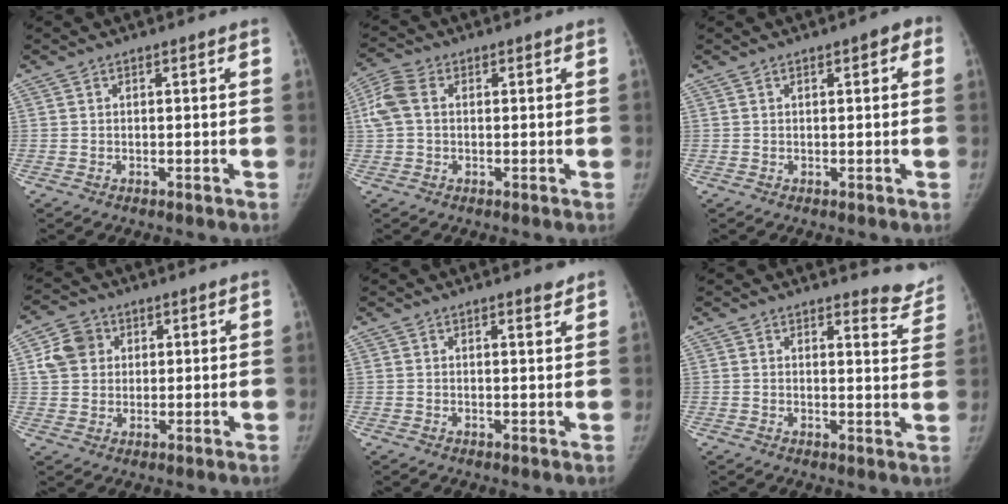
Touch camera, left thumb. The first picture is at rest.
{"total": 5.8, "force": [1.0, 4.0, 4.1], "torque": [-0.108, 0.020, 0.016]}
{"total": 2.6, "force": [0.9, 1.1, 2.2], "torque": [-0.021, 0.009, 0.008]}
{"total": 6.8, "force": [2.1, 5.8, 2.9], "torque": [-0.030, -0.001, 0.037]}
{"total": 2.0, "force": [1.6, 0.4, 1.2], "torque": [-0.014, -0.011, 0.022]}
{"total": 6.6, "force": [6.4, 1.6, 0.3], "torque": [0.025, -0.056, 0.055]}